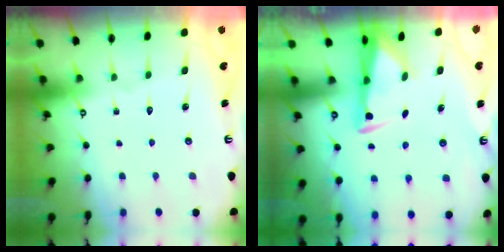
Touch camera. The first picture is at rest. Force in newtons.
{"total": 3.1, "press": 2.9, "slide": 0.9}